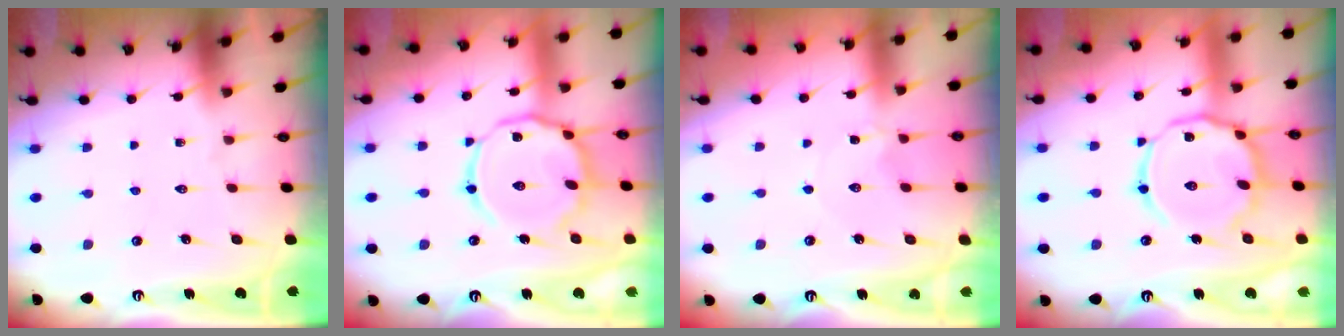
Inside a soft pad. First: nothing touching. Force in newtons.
{"total": 13.7, "press": 13.6, "slide": 1.2}
{"total": 1.0, "press": 1.0, "slide": 0.1}
{"total": 13.7, "press": 13.6, "slide": 1.2}